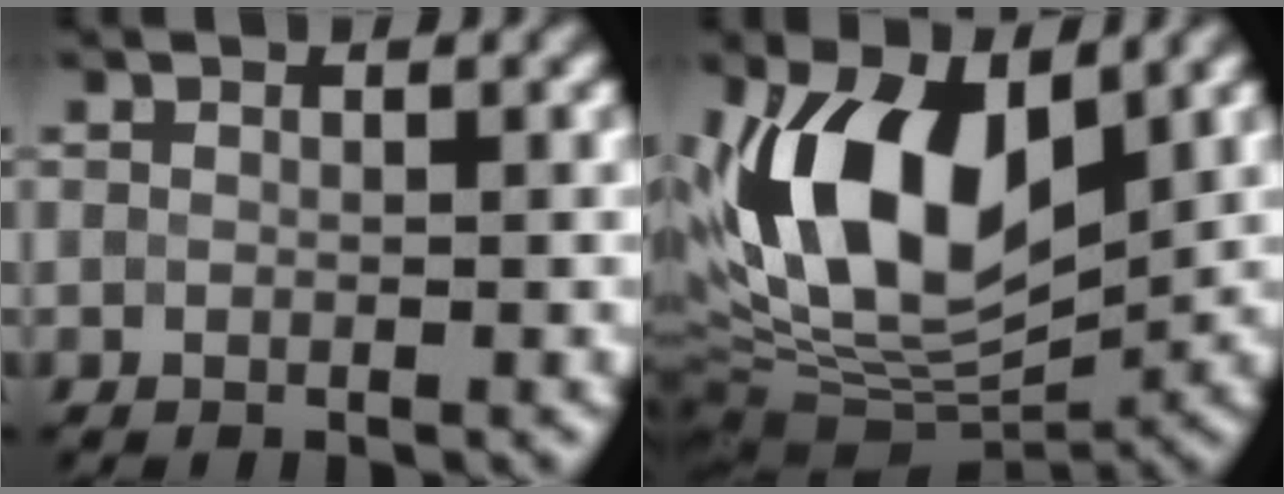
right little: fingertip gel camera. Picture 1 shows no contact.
{"total": 12.7, "force": [2.6, 6.6, 10.5], "torque": [-0.190, 0.000, 0.041]}